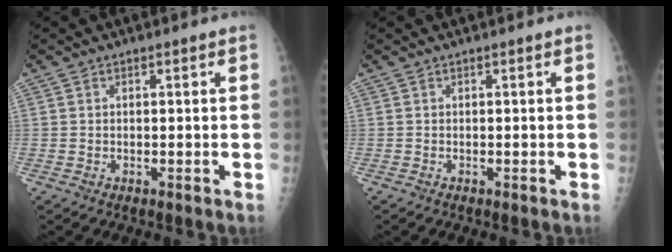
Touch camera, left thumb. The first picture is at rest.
{"total": 0.0}